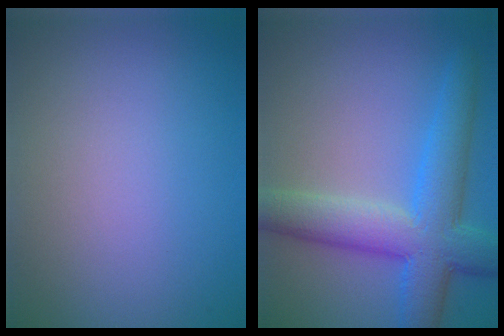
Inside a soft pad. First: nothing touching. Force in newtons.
{"total": 7.9, "press": 7.9, "slide": 0.2}